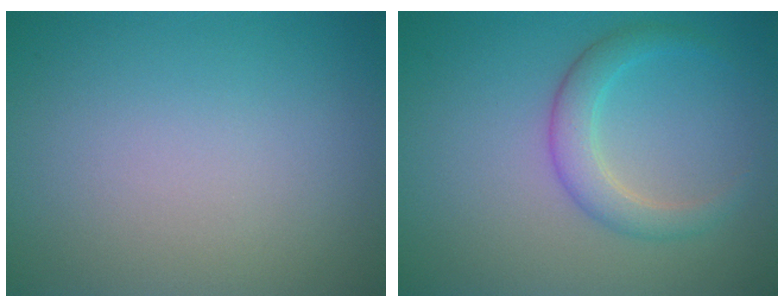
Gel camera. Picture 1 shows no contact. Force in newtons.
{"total": 2.8, "press": 2.8, "slide": 0.2}